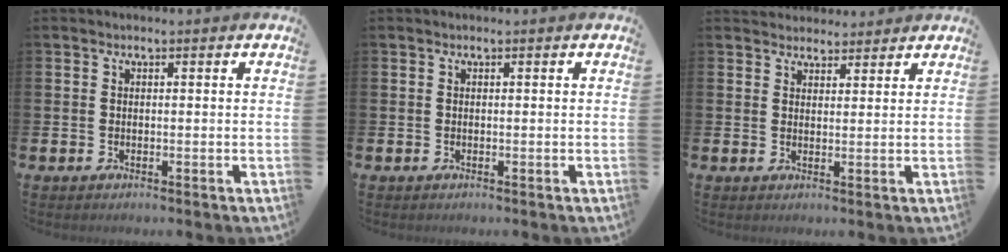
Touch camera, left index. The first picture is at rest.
{"total": 0.0}
{"total": 3.1, "force": [2.9, 1.0, -0.3], "torque": [0.004, -0.011, 0.054]}